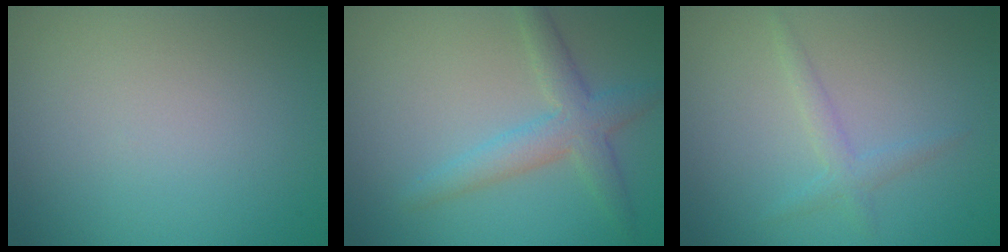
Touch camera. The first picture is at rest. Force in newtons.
{"total": 3.5, "press": 3.5, "slide": 0.1}
{"total": 1.5, "press": 1.5, "slide": 0.1}